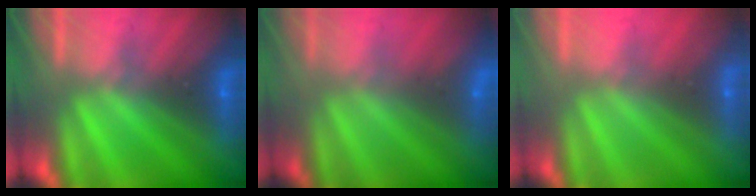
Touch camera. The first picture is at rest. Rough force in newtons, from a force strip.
{"total": 3.0}
{"total": 2.9}